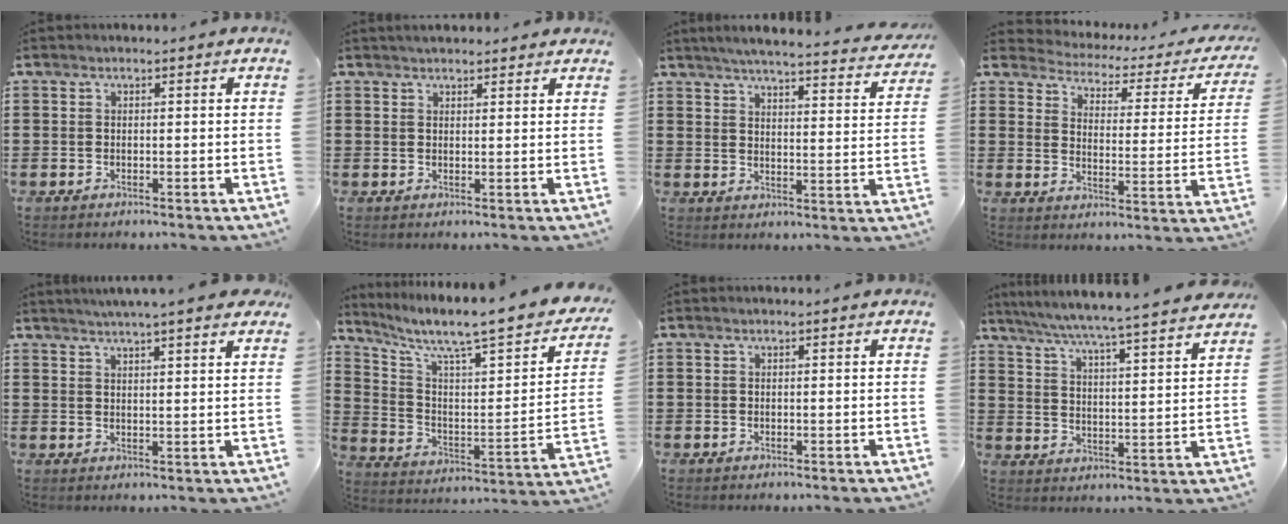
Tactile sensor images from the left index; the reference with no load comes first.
{"total": 1.8, "force": [1.8, 0.4, 0.3], "torque": [-0.009, 0.005, 0.034]}
{"total": 4.3, "force": [4.0, -0.1, 1.5], "torque": [-0.048, -0.027, 0.067]}
{"total": 2.2, "force": [2.0, 0.8, 0.3], "torque": [-0.027, -0.022, 0.025]}
{"total": 3.4, "force": [3.2, -0.6, 1.0], "torque": [-0.030, -0.008, 0.057]}
{"total": 7.9, "force": [6.2, 0.6, 4.8], "torque": [-0.107, -0.056, 0.092]}
{"total": 0.0}
{"total": 5.2, "force": [4.8, -1.1, 1.7], "torque": [-0.055, -0.043, 0.073]}